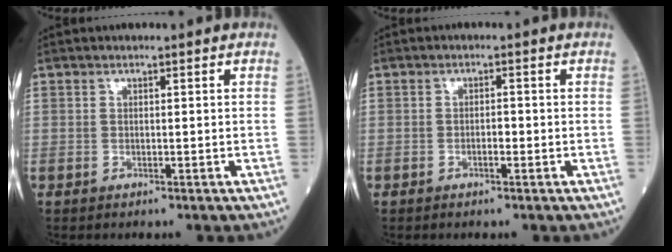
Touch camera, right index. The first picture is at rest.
{"total": 1.3, "force": [-0.5, 0.4, 1.2], "torque": [-0.018, 0.003, -0.010]}